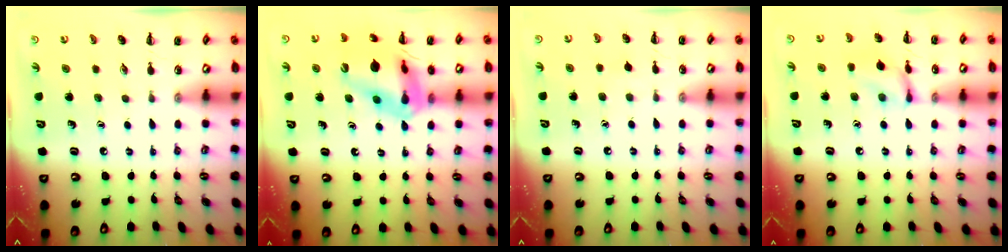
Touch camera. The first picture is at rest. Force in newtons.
{"total": 17.5, "press": 17.4, "slide": 1.9}
{"total": 2.8, "press": 2.6, "slide": 1.1}
{"total": 9.6, "press": 9.6, "slide": 0.6}